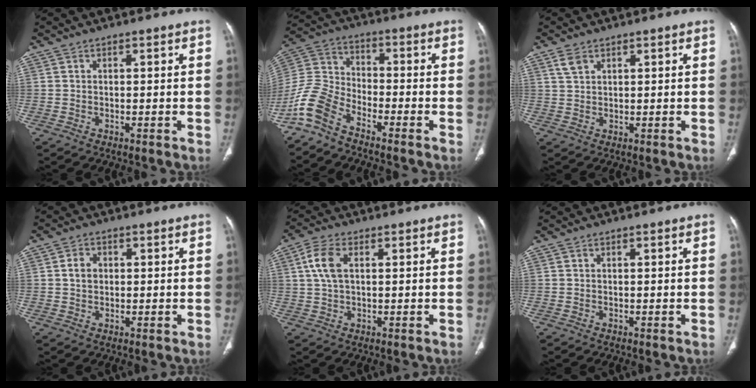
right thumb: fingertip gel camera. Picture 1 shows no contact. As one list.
[{"total": 9.4, "force": [-7.2, 4.0, 4.5], "torque": [-0.109, 0.047, -0.159]}, {"total": 2.6, "force": [1.6, 1.5, 1.4], "torque": [-0.029, -0.001, 0.039]}, {"total": 3.2, "force": [0.4, 2.5, 1.9], "torque": [-0.025, 0.004, 0.006]}, {"total": 5.9, "force": [1.5, 3.2, 4.8], "torque": [-0.110, 0.011, 0.029]}, {"total": 0.0}]